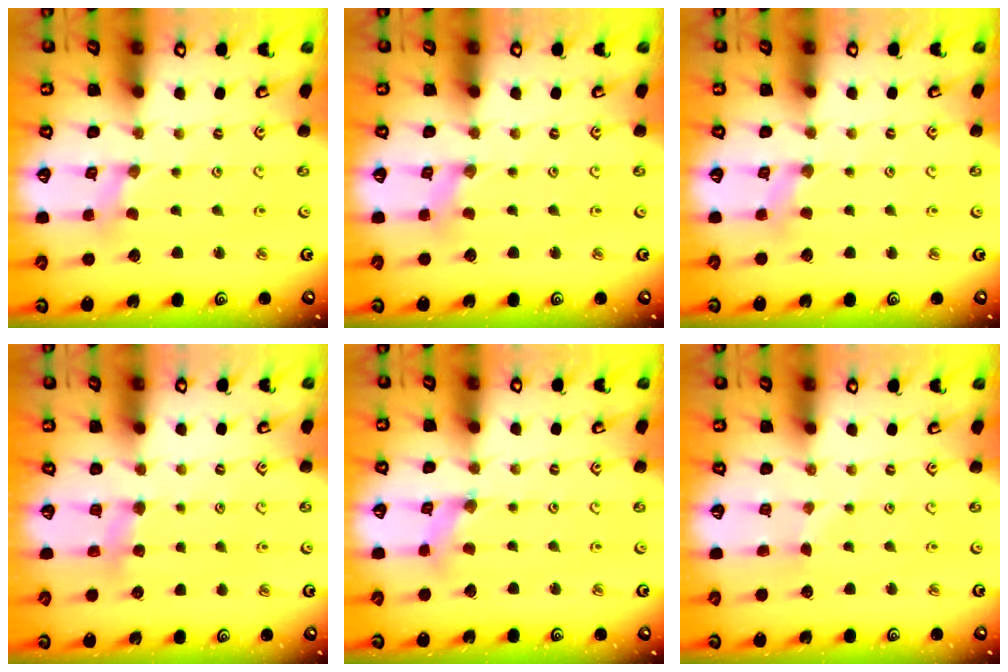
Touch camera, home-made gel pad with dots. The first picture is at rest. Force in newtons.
{"total": 0.7, "press": 0.6, "slide": 0.1}
{"total": 1.9, "press": 1.9, "slide": 0.5}
{"total": 4.0, "press": 3.9, "slide": 0.5}
{"total": 1.4, "press": 1.3, "slide": 0.3}
{"total": 1.1, "press": 1.1, "slide": 0.2}